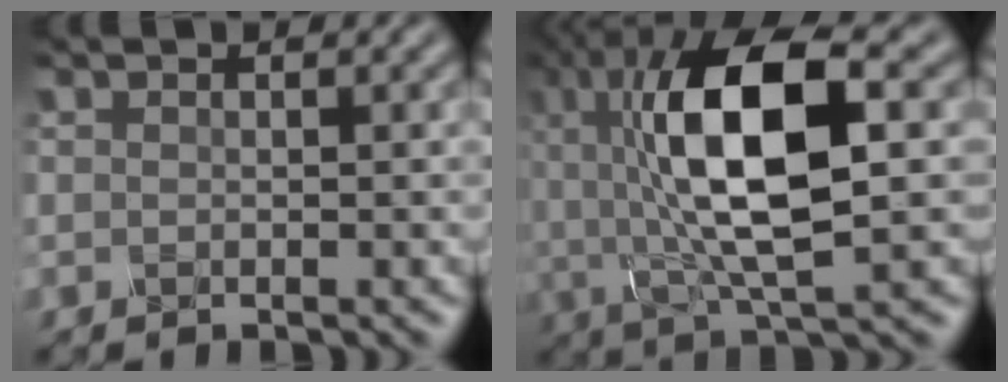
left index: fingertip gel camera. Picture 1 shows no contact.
{"total": 12.1, "force": [1.7, 4.1, 11.3], "torque": [-0.200, 0.012, 0.029]}